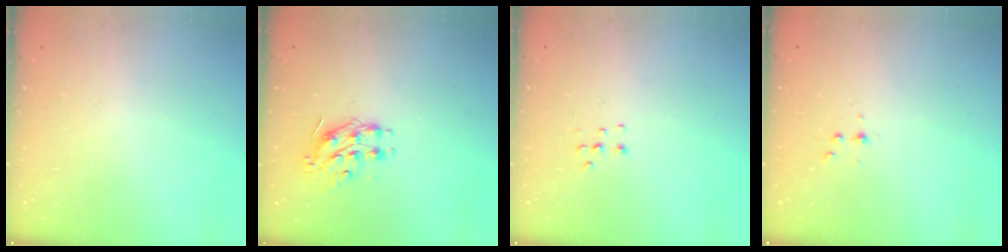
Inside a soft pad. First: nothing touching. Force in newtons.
{"total": 8.4, "press": 8.4, "slide": 0.5}
{"total": 5.7, "press": 5.6, "slide": 1.0}
{"total": 3.1, "press": 2.7, "slide": 1.6}